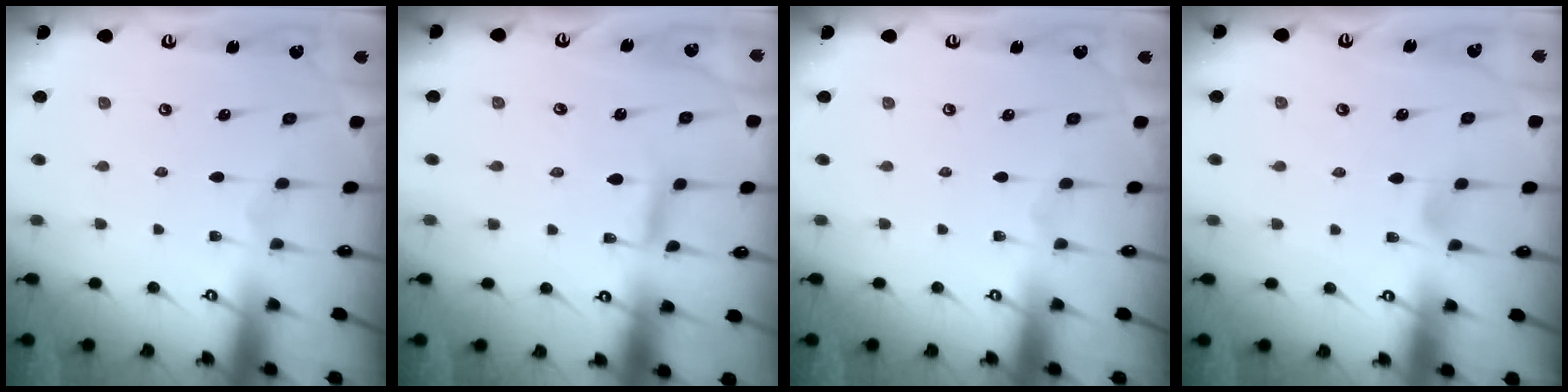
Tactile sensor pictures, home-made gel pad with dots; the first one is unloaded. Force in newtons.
{"total": 2.9, "press": 2.9, "slide": 0.1}
{"total": 0.0}
{"total": 4.3, "press": 4.2, "slide": 0.6}